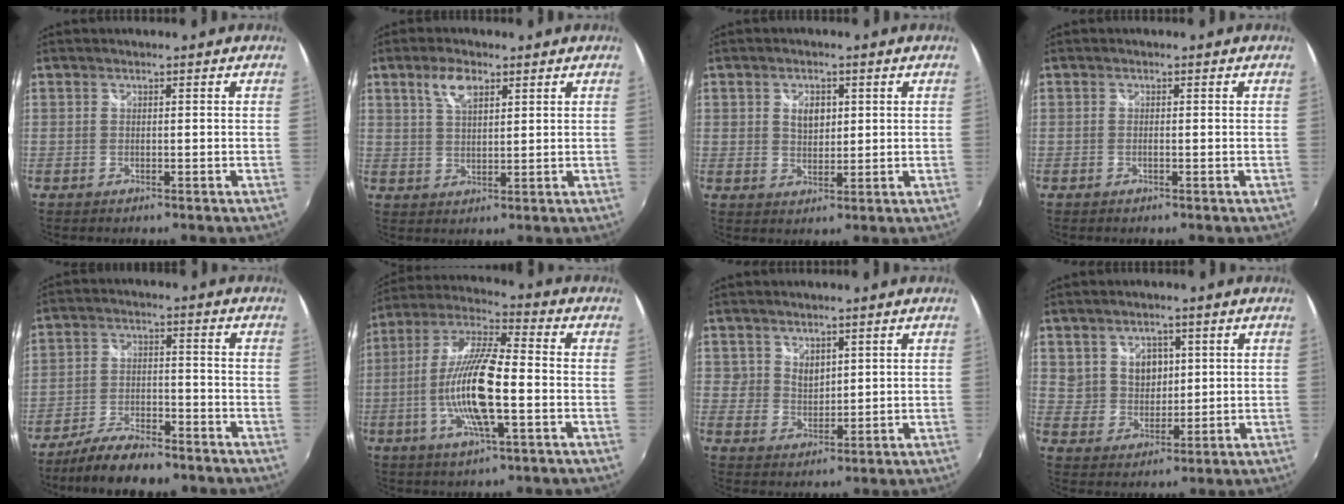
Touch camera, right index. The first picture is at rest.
{"total": 5.2, "force": [2.9, 2.3, 3.6], "torque": [-0.066, 0.007, 0.054]}
{"total": 4.5, "force": [1.3, 3.2, 2.8], "torque": [-0.040, 0.003, 0.022]}
{"total": 0.6, "force": [-0.1, 0.0, 0.6], "torque": [-0.012, 0.001, -0.005]}
{"total": 11.1, "force": [-9.0, 3.2, 5.6], "torque": [-0.131, -0.017, -0.156]}
{"total": 15.4, "force": [-3.3, 3.0, 14.8], "torque": [-0.291, -0.006, -0.066]}
{"total": 3.9, "force": [2.4, 2.9, 0.9], "torque": [-0.006, 0.002, 0.047]}
{"total": 7.5, "force": [3.2, 6.2, 2.5], "torque": [-0.044, 0.009, 0.071]}